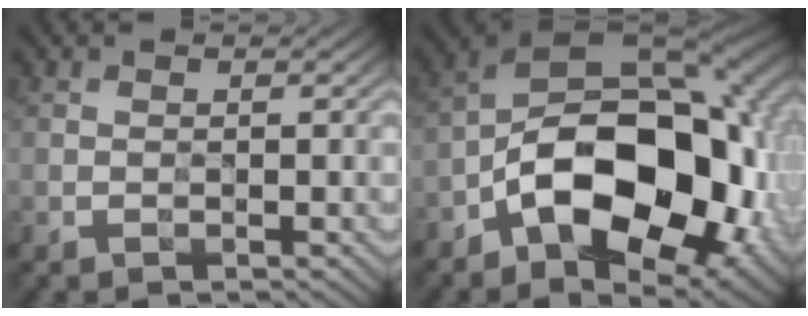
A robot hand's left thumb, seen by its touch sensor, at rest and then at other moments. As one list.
[{"total": 20.2, "force": [-5.5, 11.8, 15.4], "torque": [-0.261, -0.021, -0.089]}]